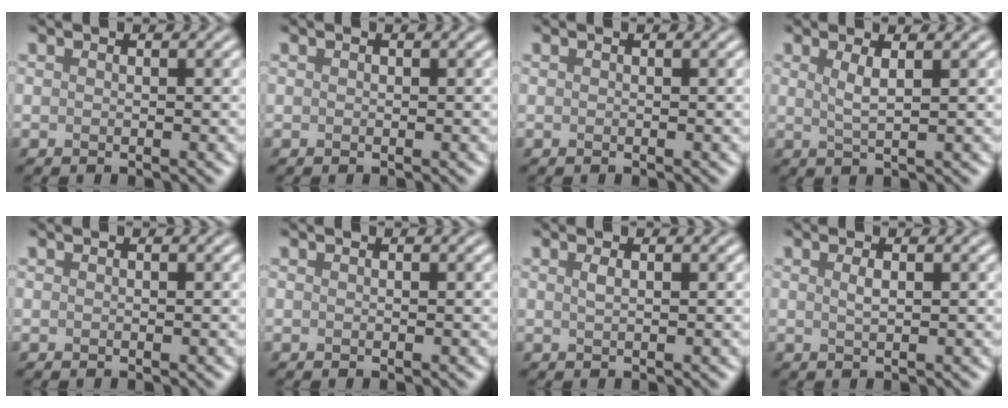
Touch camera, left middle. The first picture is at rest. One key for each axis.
{"total": 0.0}
{"total": 0.0}
{"total": 1.9, "fx": 0.8, "fy": 0.5, "fz": 1.7, "tx": -0.029, "ty": -0.002, "tz": 0.012}
{"total": 0.0}
{"total": 0.0}
{"total": 0.8, "fx": 0.3, "fy": 0.3, "fz": 0.7, "tx": -0.014, "ty": 0.002, "tz": 0.006}
{"total": 1.0, "fx": 0.4, "fy": 0.3, "fz": 0.9, "tx": -0.016, "ty": 0.001, "tz": 0.007}